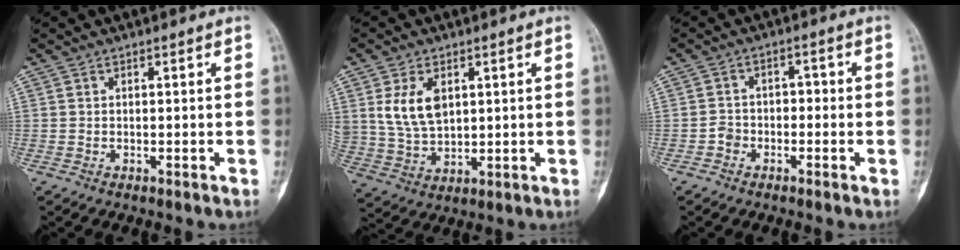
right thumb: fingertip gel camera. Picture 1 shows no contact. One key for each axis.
{"total": 8.7, "fx": 2.8, "fy": 5.4, "fz": 6.3, "tx": -0.112, "ty": -0.010, "tz": 0.067}
{"total": 3.2, "fx": -1.5, "fy": 2.6, "fz": 1.1, "tx": 0.006, "ty": 0.023, "tz": -0.035}